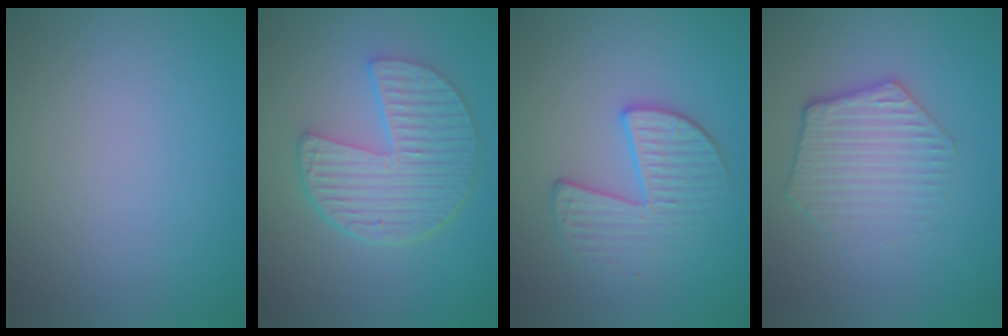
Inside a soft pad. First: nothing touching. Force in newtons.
{"total": 6.4, "press": 4.8, "slide": 4.2}
{"total": 3.5, "press": 3.1, "slide": 1.8}
{"total": 3.3, "press": 3.2, "slide": 1.0}